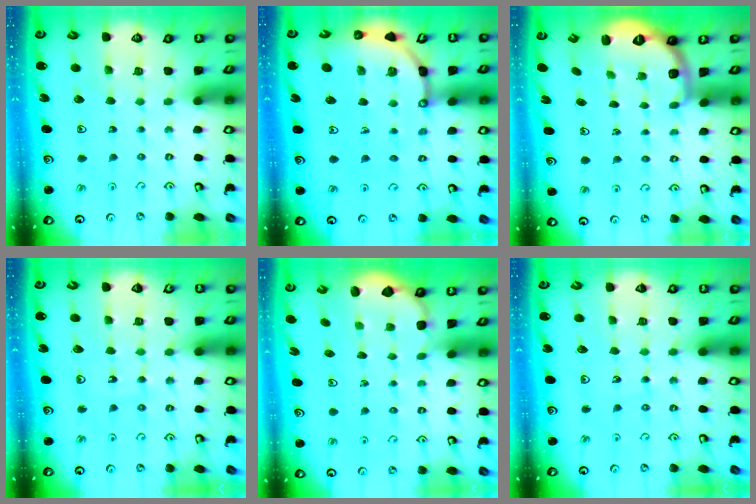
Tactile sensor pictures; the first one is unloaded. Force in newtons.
{"total": 7.7, "press": 7.6, "slide": 0.9}
{"total": 2.5, "press": 1.9, "slide": 1.6}
{"total": 7.8, "press": 7.6, "slide": 1.5}
{"total": 2.1, "press": 1.4, "slide": 1.5}
{"total": 3.5, "press": 3.2, "slide": 1.4}